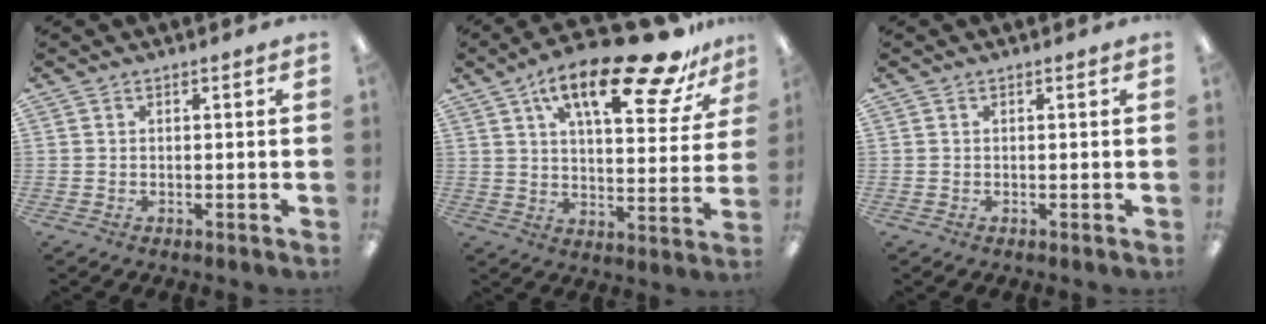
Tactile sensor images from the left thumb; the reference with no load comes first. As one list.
[{"total": 22.7, "force": [13.9, 8.1, 16.0], "torque": [-0.235, -0.077, 0.221]}, {"total": 0.0}]